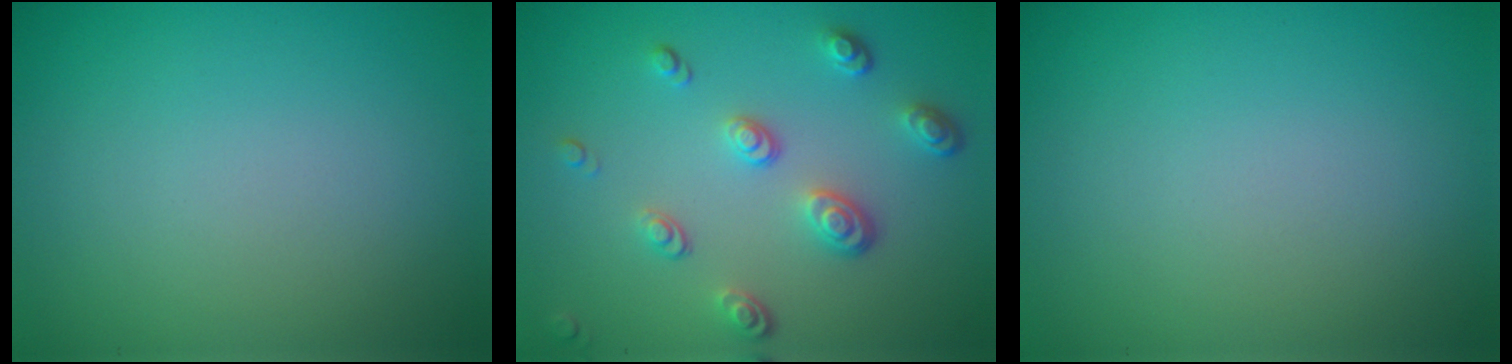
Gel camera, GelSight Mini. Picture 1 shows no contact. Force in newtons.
{"total": 3.4, "press": 2.6, "slide": 2.3}
{"total": 0.0}